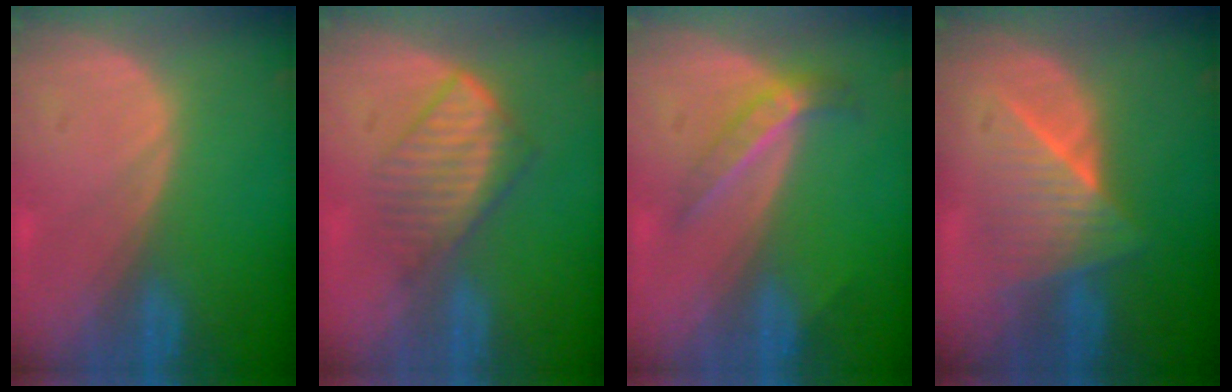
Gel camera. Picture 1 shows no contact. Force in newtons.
{"total": 6.5, "press": 5.9, "slide": 2.8}
{"total": 4.5, "press": 3.9, "slide": 2.1}
{"total": 6.5, "press": 6.4, "slide": 1.0}